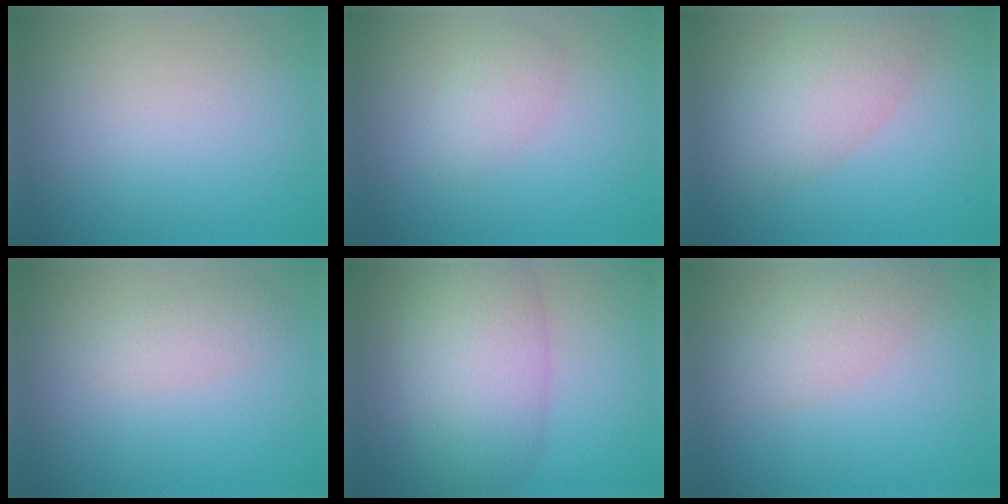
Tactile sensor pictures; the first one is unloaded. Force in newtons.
{"total": 2.0, "press": 2.0, "slide": 0.0}
{"total": 5.5, "press": 5.5, "slide": 0.2}
{"total": 1.8, "press": 1.8, "slide": 0.1}
{"total": 7.3, "press": 7.3, "slide": 0.2}
{"total": 2.9, "press": 2.9, "slide": 0.2}